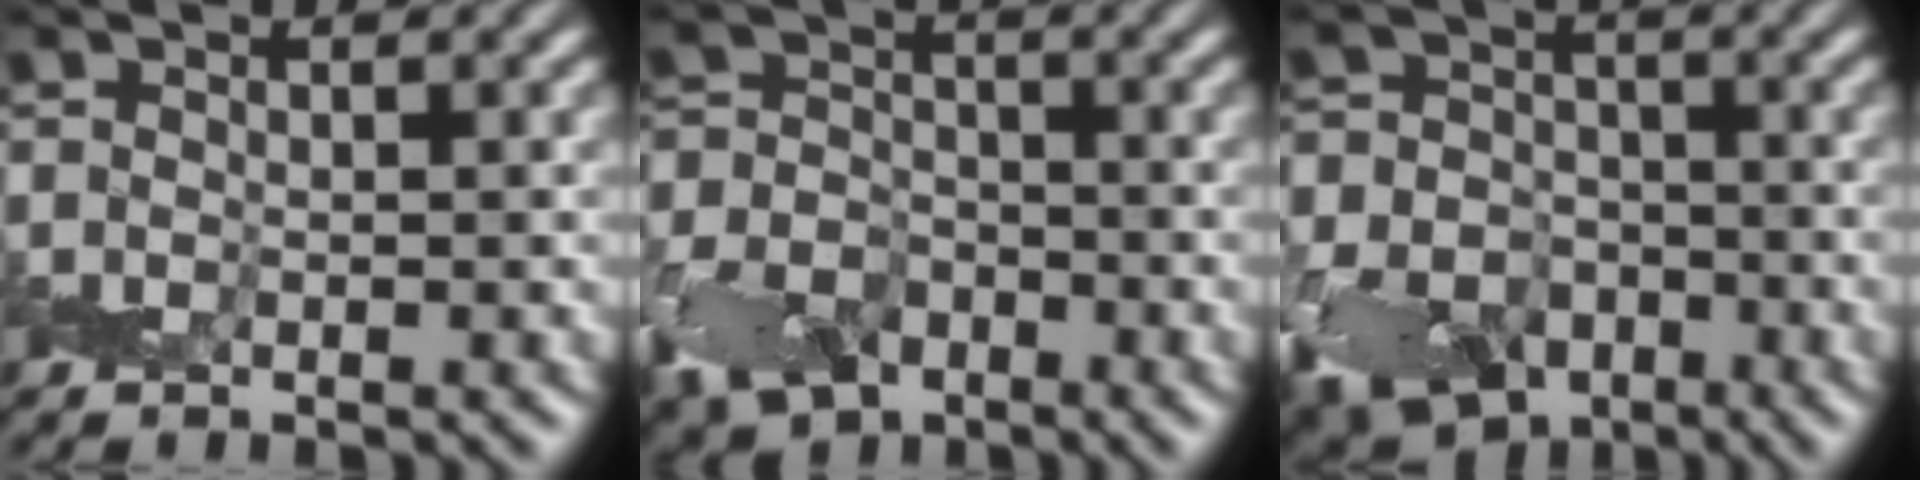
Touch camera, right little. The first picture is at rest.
{"total": 7.2, "force": [-4.5, 4.8, 3.2], "torque": [-0.062, -0.014, -0.091]}
{"total": 12.4, "force": [-7.7, 8.8, 4.3], "torque": [-0.079, -0.046, -0.133]}